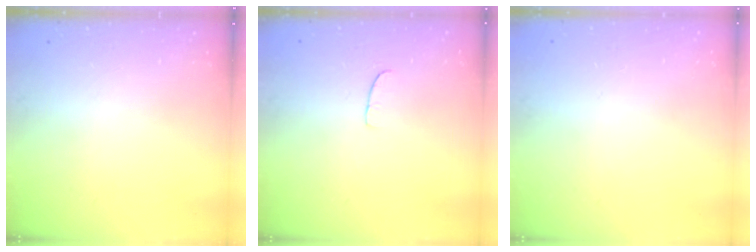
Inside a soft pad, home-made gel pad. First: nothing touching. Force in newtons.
{"total": 4.7, "press": 4.7, "slide": 0.3}
{"total": 0.0}